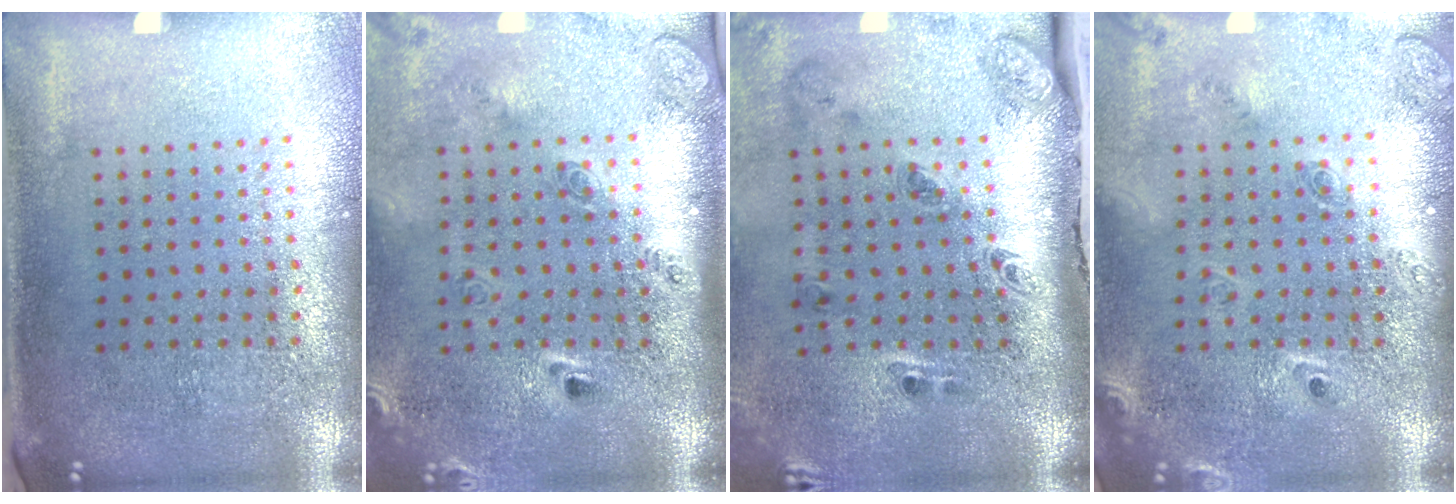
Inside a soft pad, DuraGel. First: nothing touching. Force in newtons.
{"total": 2.9, "press": 2.0, "slide": 2.1}
{"total": 3.4, "press": 2.1, "slide": 2.6}
{"total": 2.4, "press": 1.7, "slide": 1.6}